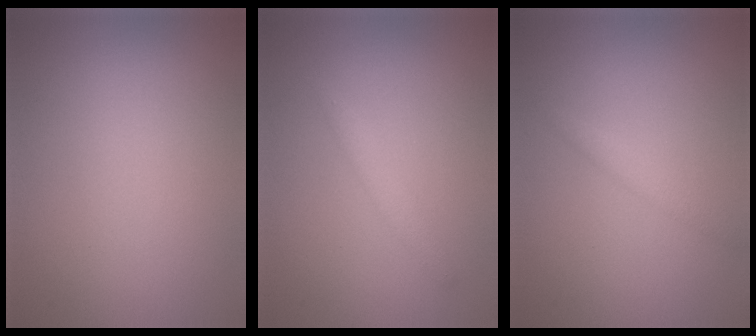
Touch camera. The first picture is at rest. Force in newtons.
{"total": 1.3, "press": 1.3, "slide": 0.0}
{"total": 1.1, "press": 1.1, "slide": 0.0}